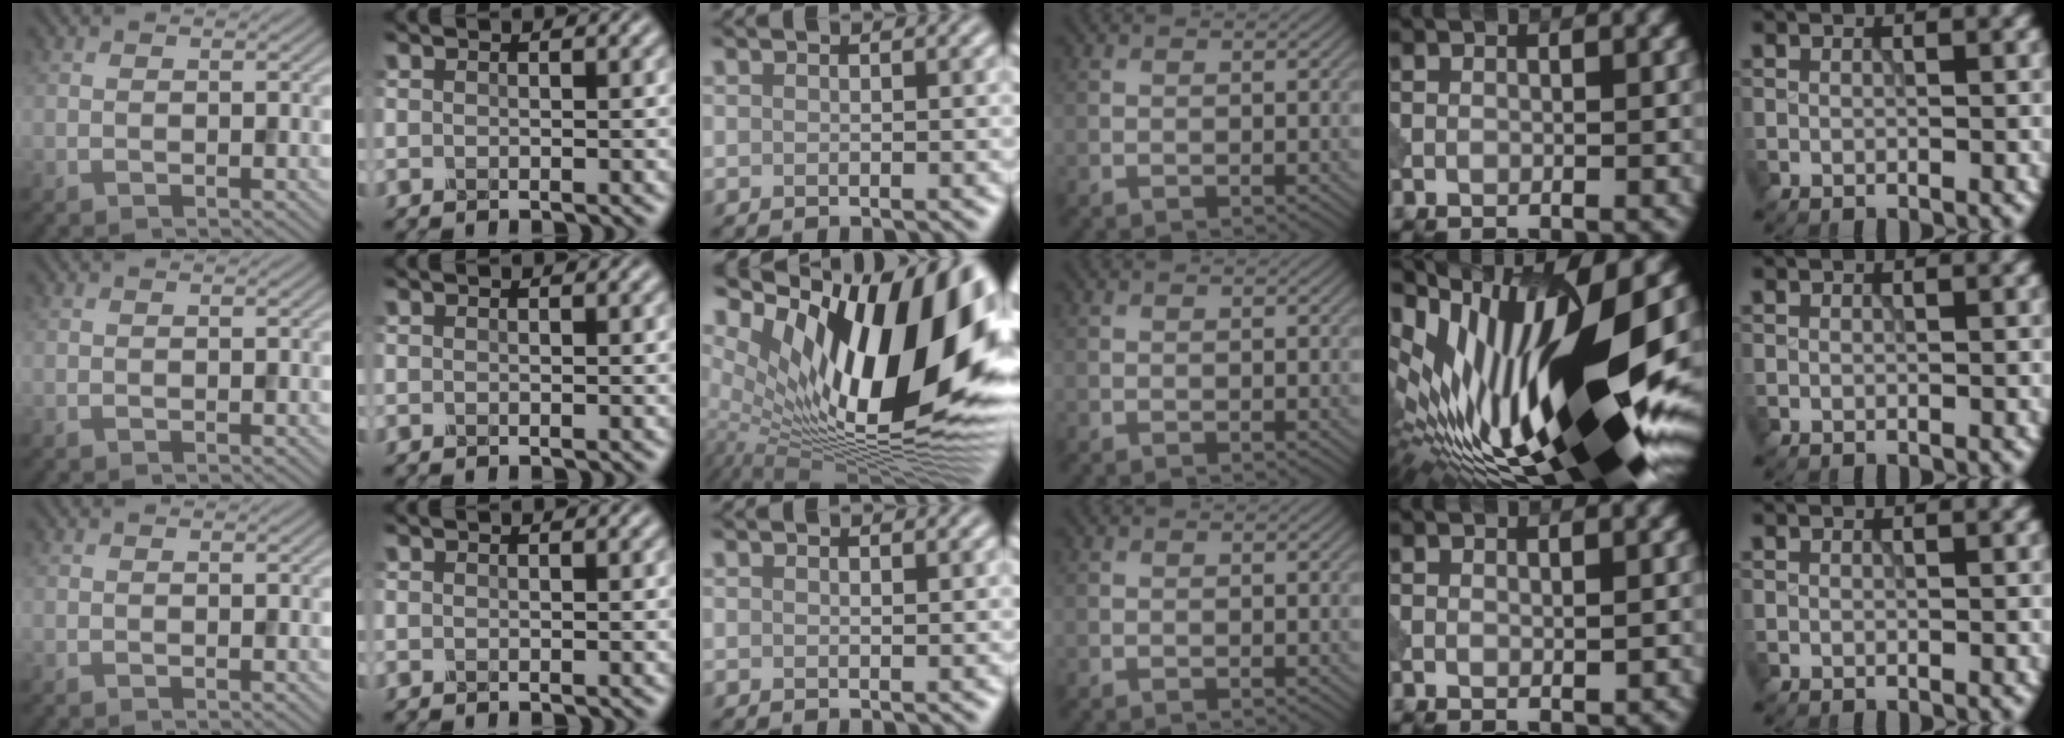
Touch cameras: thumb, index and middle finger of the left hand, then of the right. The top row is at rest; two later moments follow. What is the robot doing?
{"motion": "dispense", "object": "dispenser bottle"}